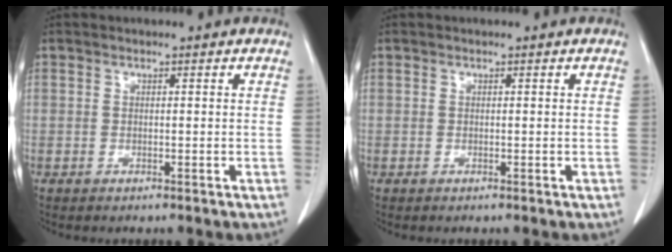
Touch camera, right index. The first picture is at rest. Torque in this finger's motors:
{"motor_torque": [0.00, 0.00, 0.00, 0.00]}